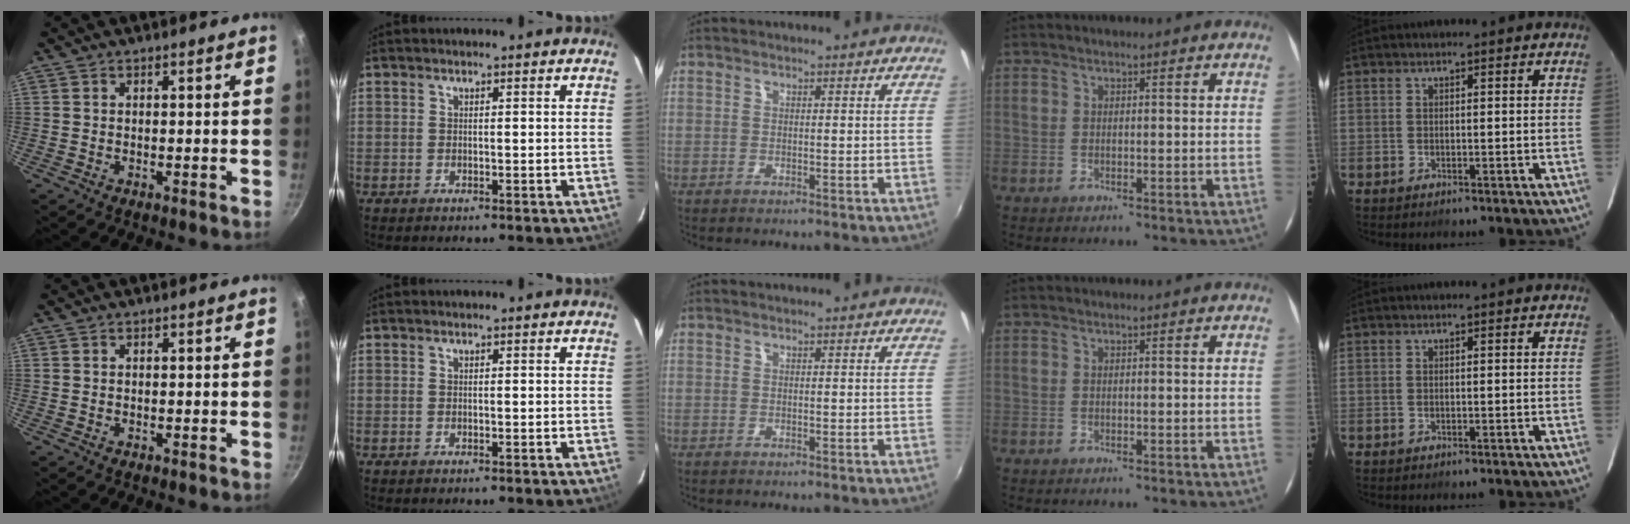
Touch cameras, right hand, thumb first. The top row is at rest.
{}